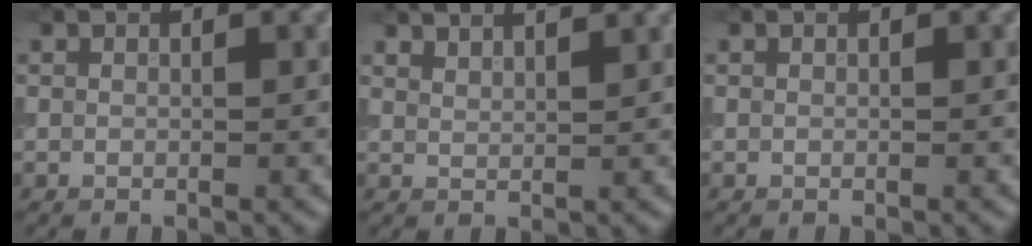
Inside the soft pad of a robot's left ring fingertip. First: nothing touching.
{"total": 3.0, "force": [2.6, 0.9, 1.4], "torque": [-0.004, 0.015, 0.014]}
{"total": 0.0}